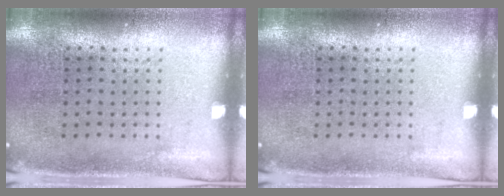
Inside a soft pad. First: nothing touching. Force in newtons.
{"total": 0.0}